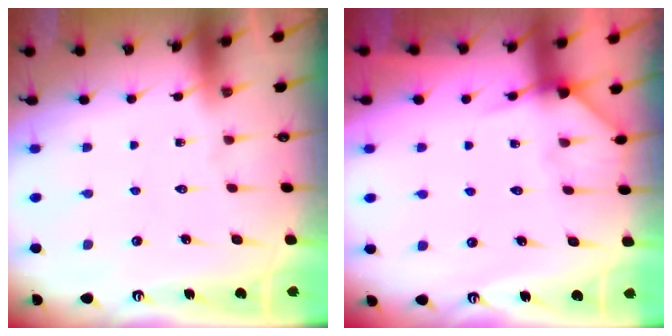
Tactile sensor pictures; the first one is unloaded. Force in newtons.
{"total": 5.1, "press": 5.0, "slide": 0.6}